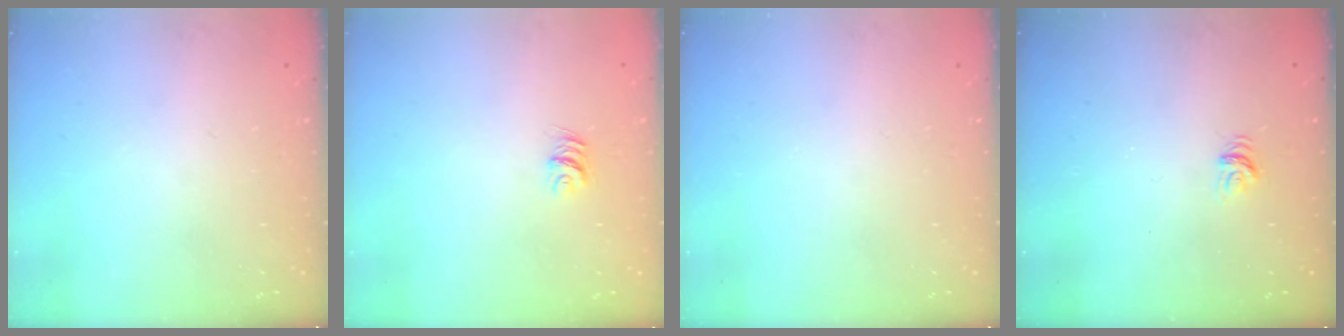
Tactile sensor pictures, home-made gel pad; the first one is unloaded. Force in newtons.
{"total": 5.1, "press": 5.1, "slide": 0.3}
{"total": 0.0}
{"total": 3.7, "press": 3.7, "slide": 0.2}